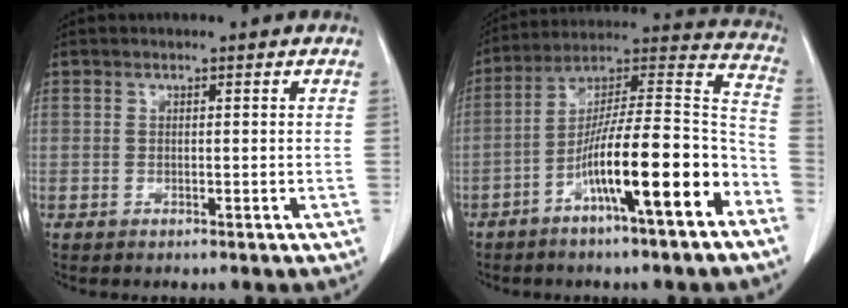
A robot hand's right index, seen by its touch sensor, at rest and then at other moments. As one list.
[{"total": 18.3, "force": [-8.3, 1.8, 16.3], "torque": [-0.257, 0.015, -0.136]}]